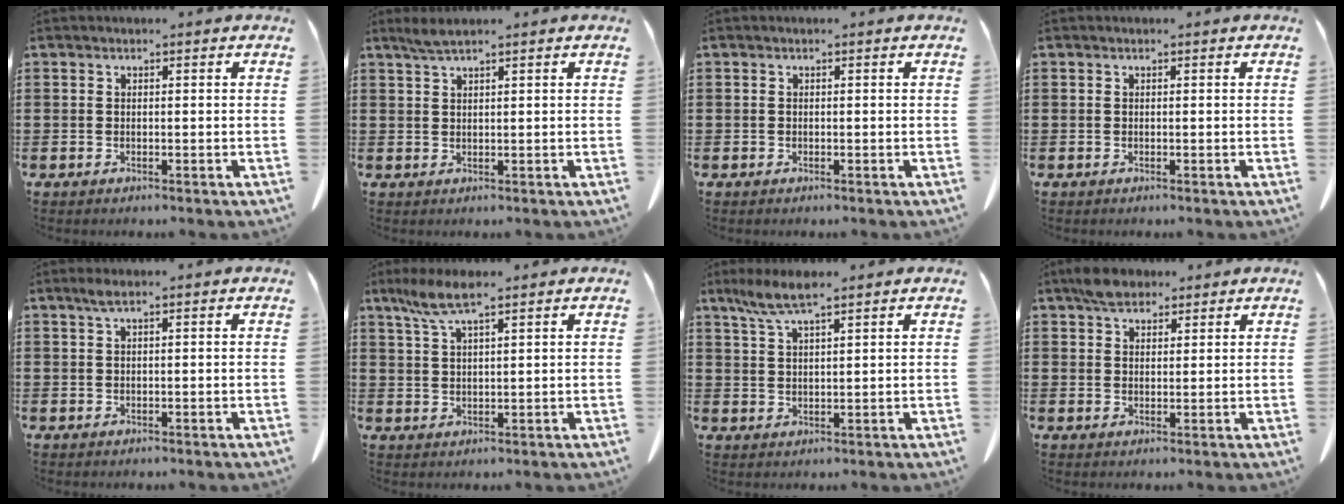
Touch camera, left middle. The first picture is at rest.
{"total": 2.1, "force": [1.7, -0.2, 1.2], "torque": [-0.025, 0.000, 0.032]}
{"total": 0.0}
{"total": 0.0}
{"total": 1.4, "force": [0.7, -0.1, 1.2], "torque": [-0.023, 0.001, 0.013]}
{"total": 5.3, "force": [3.5, 0.6, 4.0], "torque": [-0.091, -0.002, 0.061]}
{"total": 5.4, "force": [3.8, 0.5, 3.8], "torque": [-0.082, -0.001, 0.068]}
{"total": 4.0, "force": [3.3, 1.6, 1.6], "torque": [-0.030, 0.004, 0.062]}